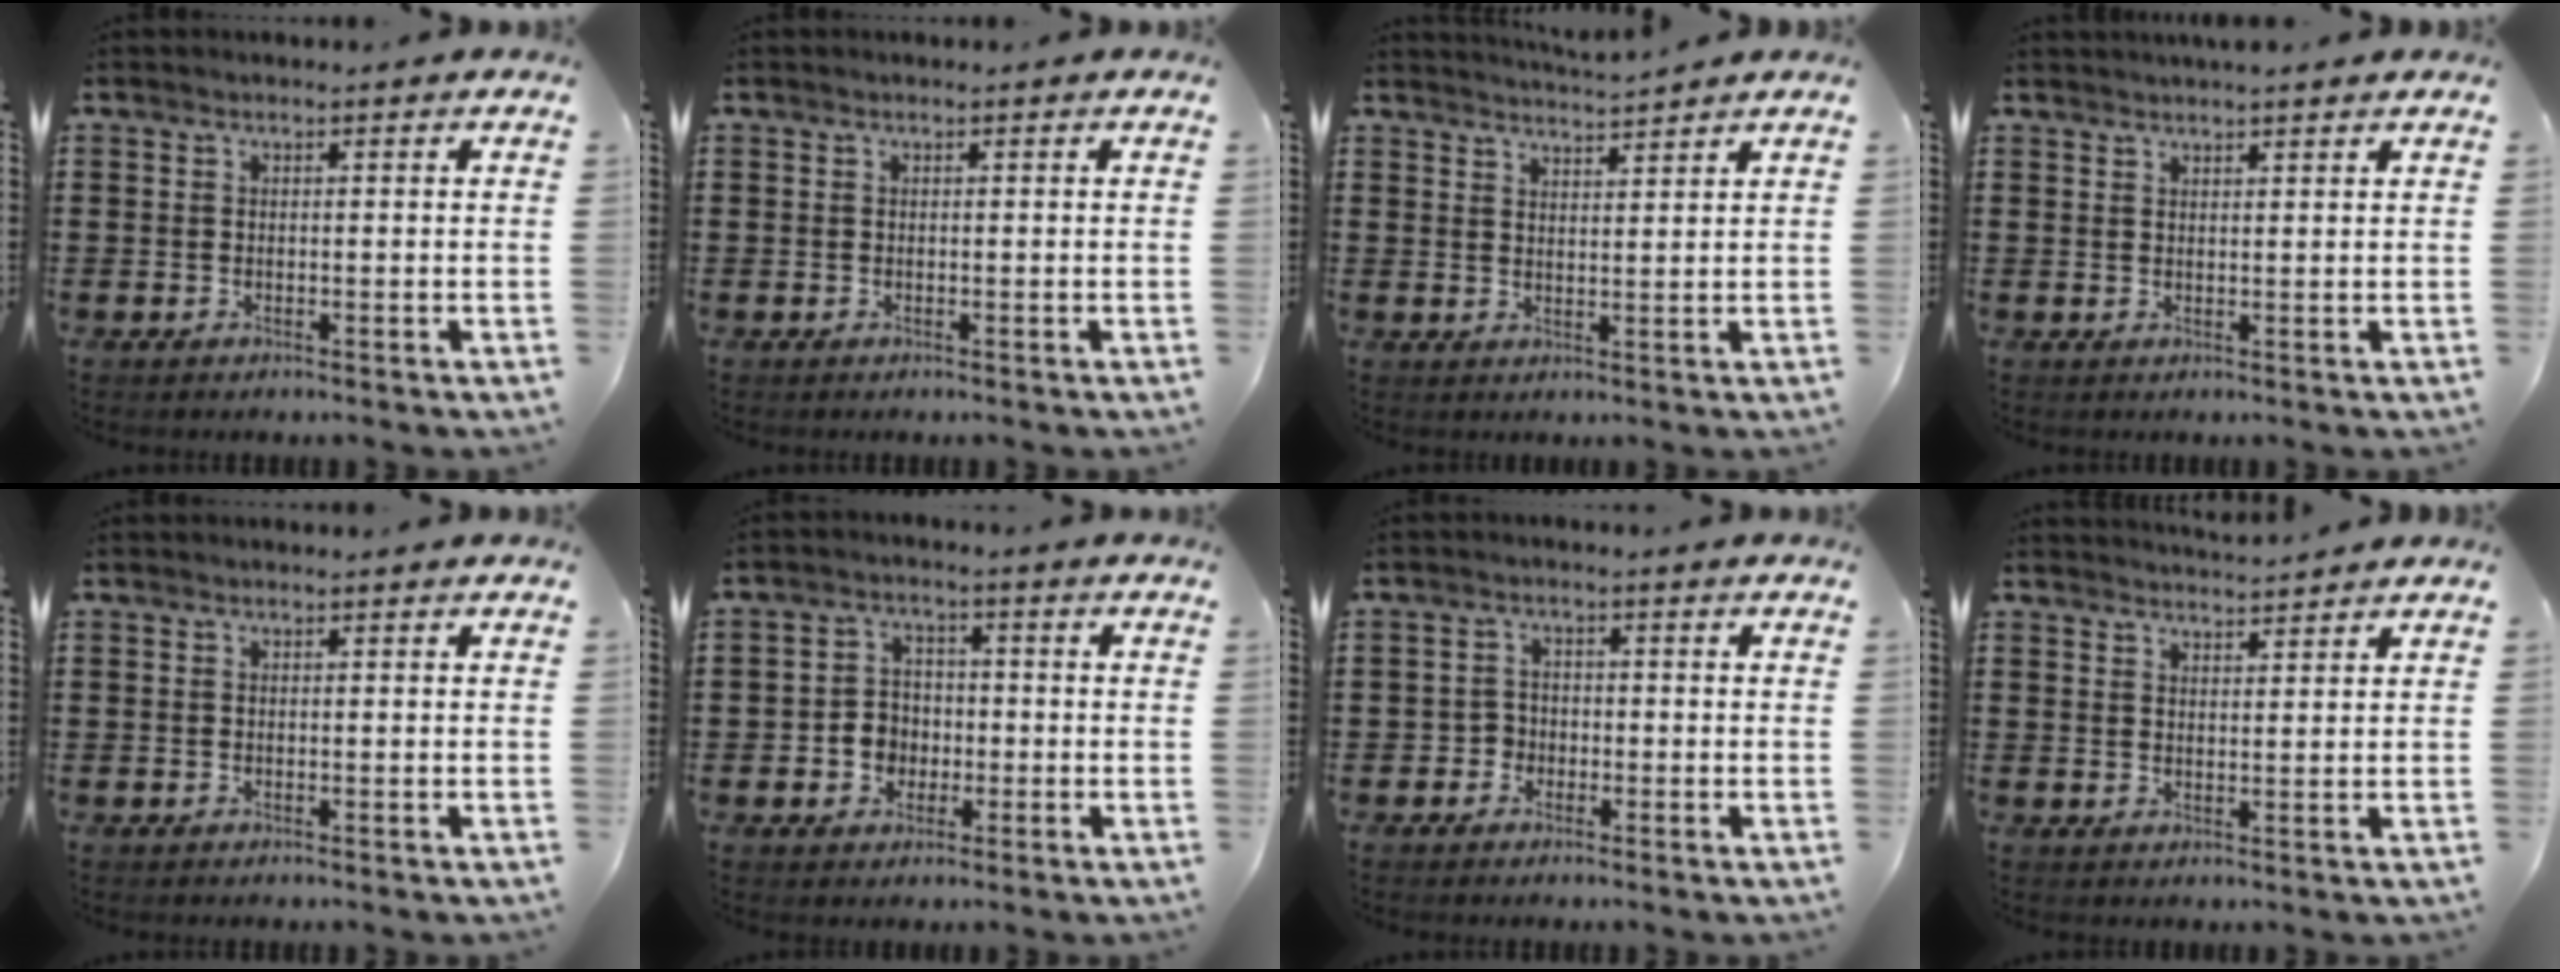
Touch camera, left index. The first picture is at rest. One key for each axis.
{"total": 0.0}
{"total": 3.1, "fx": 3.1, "fy": -0.3, "fz": 0.1, "tx": -0.011, "ty": -0.010, "tz": 0.057}
{"total": 1.9, "fx": 1.8, "fy": 0.1, "fz": 0.5, "tx": -0.013, "ty": 0.003, "tz": 0.034}
{"total": 0.0}
{"total": 4.0, "fx": -1.2, "fy": 3.5, "fz": 1.5, "tx": -0.039, "ty": 0.008, "tz": -0.026}
{"total": 2.2, "fx": -1.2, "fy": 1.9, "fz": 0.3, "tx": -0.015, "ty": 0.005, "tz": -0.028}
{"total": 2.6, "fx": 2.6, "fy": -0.1, "fz": 0.0, "tx": -0.007, "ty": -0.007, "tz": 0.050}